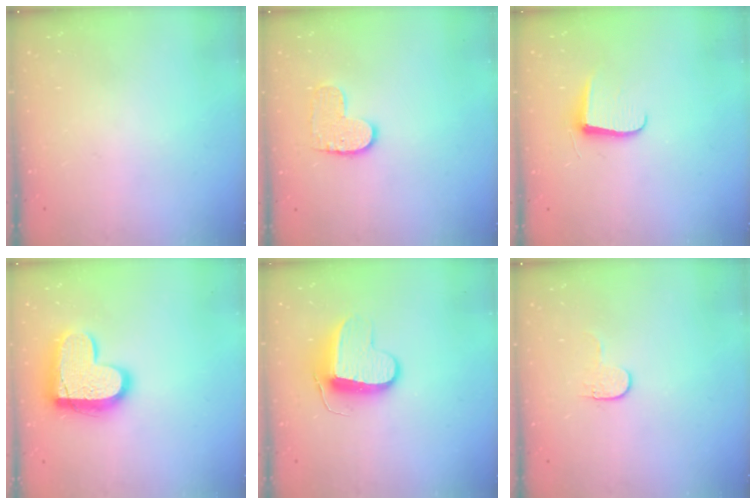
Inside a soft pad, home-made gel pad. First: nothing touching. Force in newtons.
{"total": 7.9, "press": 7.9, "slide": 0.3}
{"total": 6.2, "press": 6.2, "slide": 0.7}
{"total": 15.7, "press": 15.6, "slide": 1.1}
{"total": 9.2, "press": 9.2, "slide": 0.3}
{"total": 3.6, "press": 3.6, "slide": 0.4}